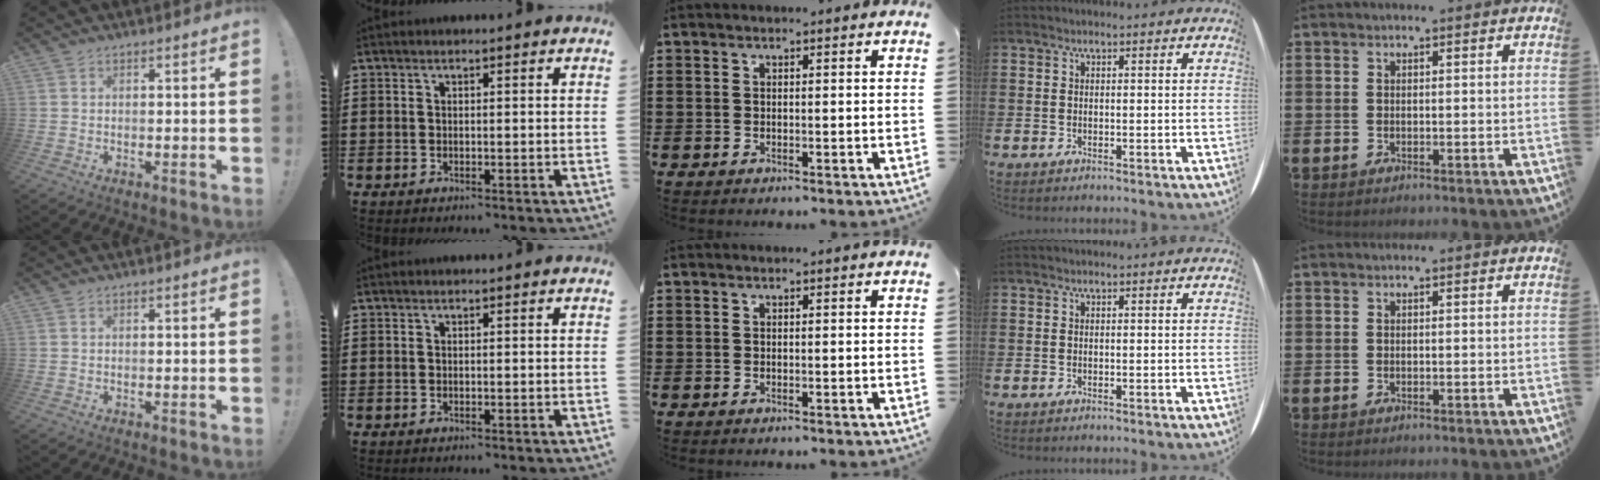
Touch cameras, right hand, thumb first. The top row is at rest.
{}